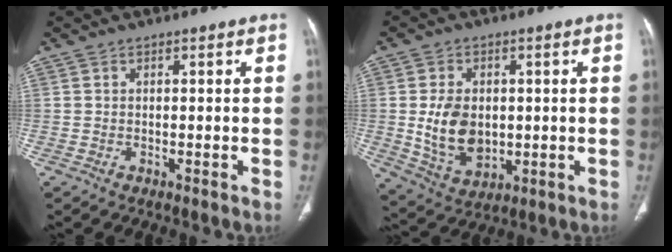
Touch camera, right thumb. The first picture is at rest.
{"total": 10.5, "force": [0.1, 7.3, 7.5], "torque": [-0.114, -0.010, 0.018]}